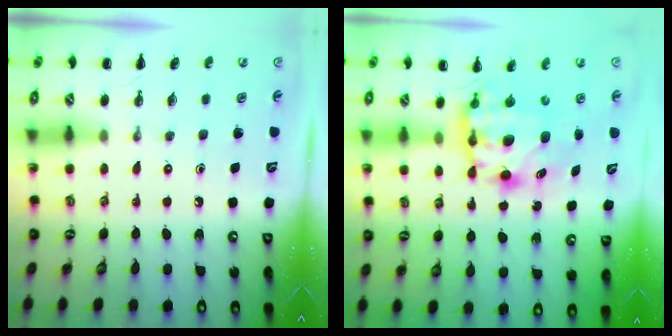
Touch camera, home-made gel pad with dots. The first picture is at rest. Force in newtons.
{"total": 6.5, "press": 6.3, "slide": 1.8}